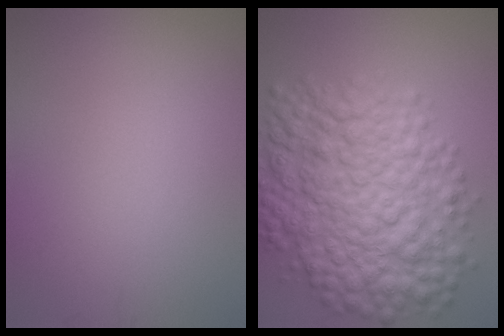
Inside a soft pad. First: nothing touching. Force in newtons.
{"total": 10.3, "press": 10.3, "slide": 0.1}